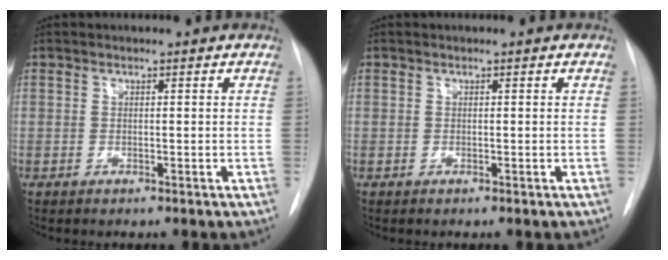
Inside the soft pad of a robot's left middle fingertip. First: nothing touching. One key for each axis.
{"total": 0.0}